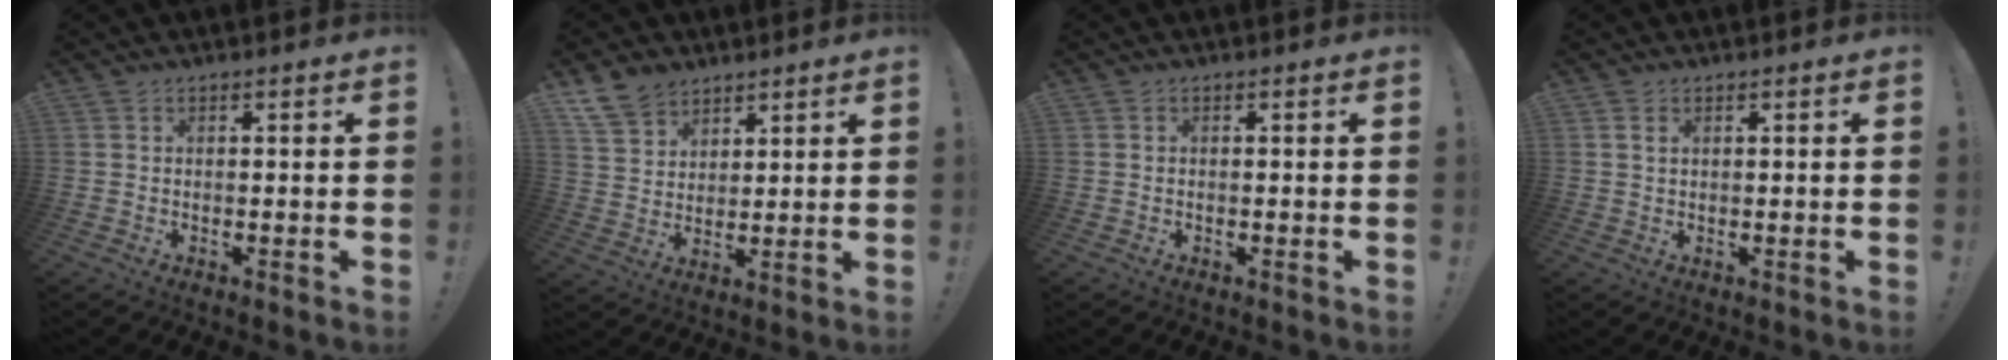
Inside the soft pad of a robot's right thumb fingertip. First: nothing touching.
{"total": 9.5, "force": [7.0, 6.0, 2.5], "torque": [-0.044, -0.042, 0.139]}
{"total": 0.0}
{"total": 1.3, "force": [0.7, 0.7, 0.8], "torque": [-0.012, 0.001, 0.011]}